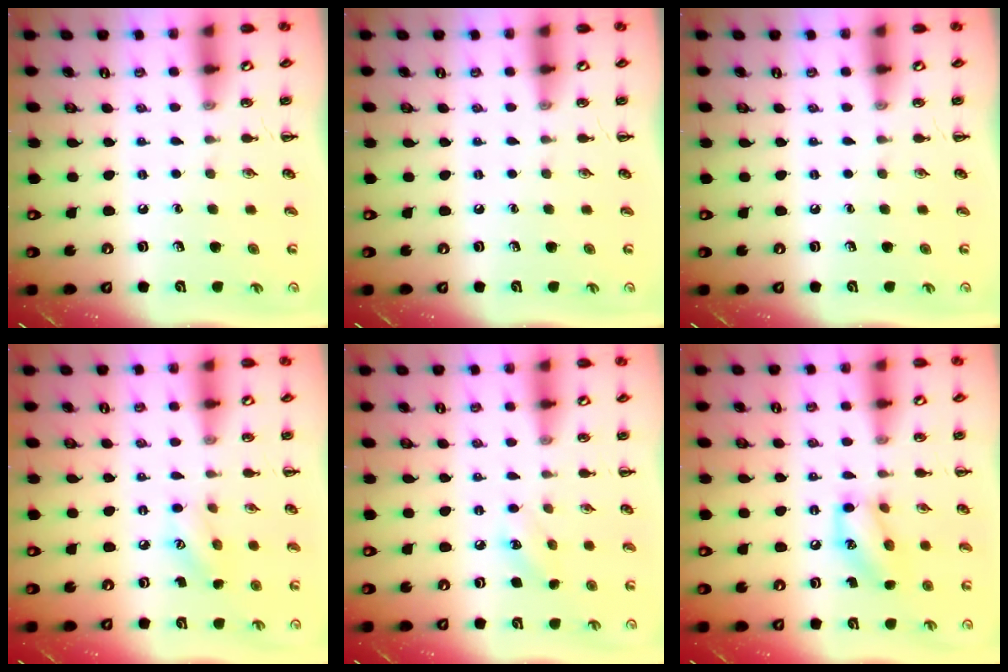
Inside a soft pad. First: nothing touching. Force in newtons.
{"total": 0.0}
{"total": 0.0}
{"total": 6.6, "press": 6.5, "slide": 1.0}
{"total": 7.5, "press": 7.3, "slide": 1.9}
{"total": 12.0, "press": 11.8, "slide": 2.2}